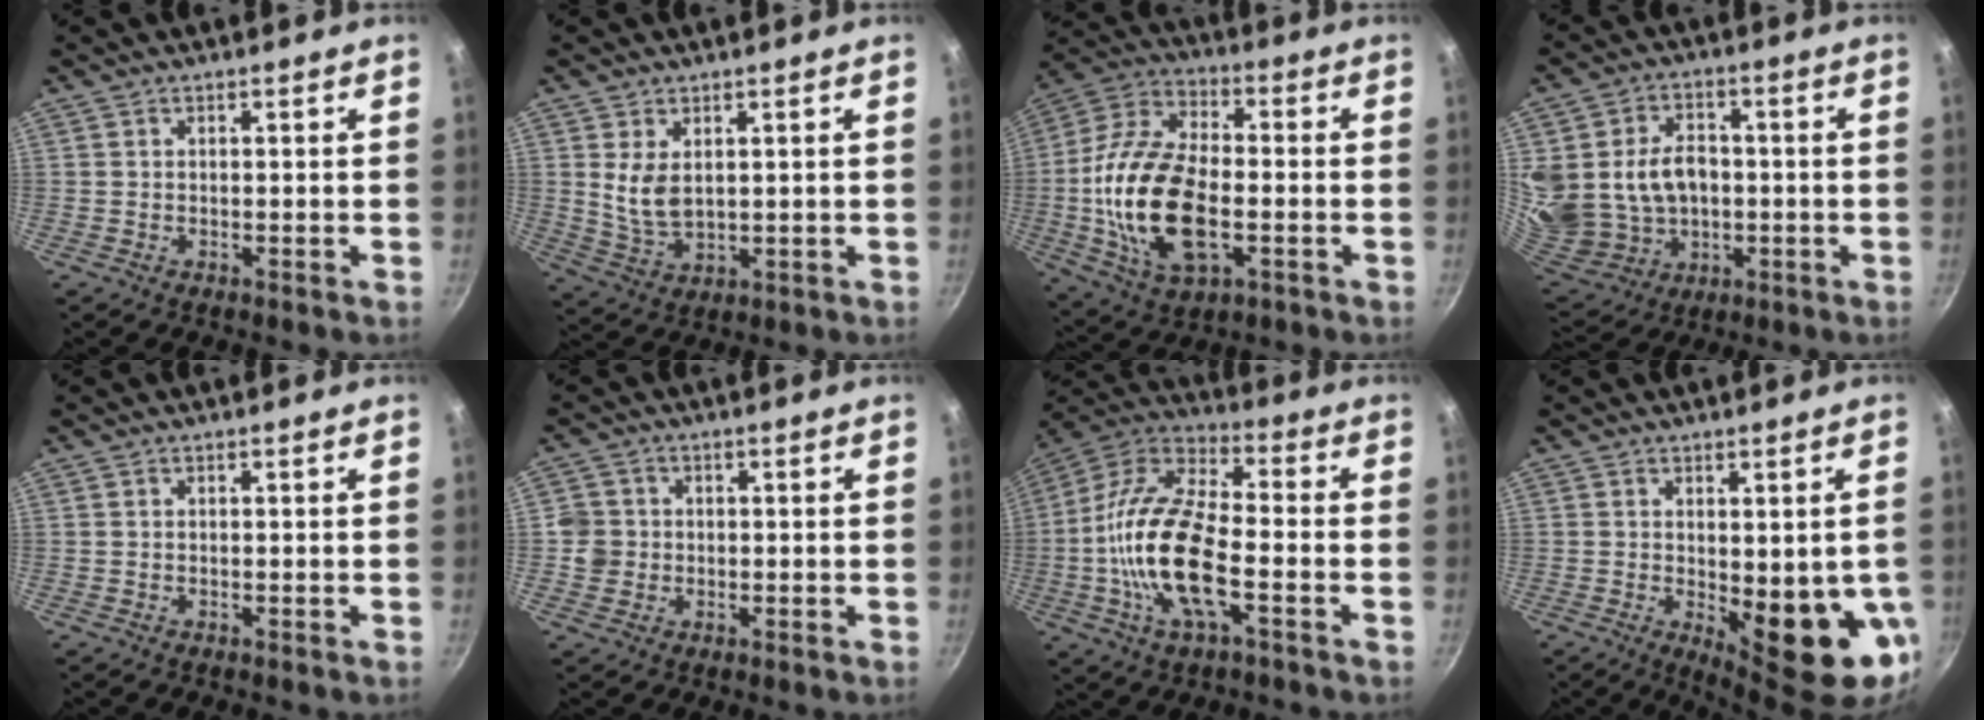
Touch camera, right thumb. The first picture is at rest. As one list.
[{"total": 6.3, "force": [1.7, 3.8, 4.8], "torque": [-0.083, -0.022, 0.044]}, {"total": 21.3, "force": [-3.2, 11.5, 17.6], "torque": [-0.345, 0.023, -0.062]}, {"total": 17.9, "force": [0.7, 14.2, 10.9], "torque": [-0.210, 0.003, 0.035]}, {"total": 0.0}, {"total": 4.1, "force": [-0.4, 4.0, 1.0], "torque": [0.004, 0.011, -0.011]}, {"total": 19.2, "force": [-4.4, 8.1, 16.8], "torque": [-0.324, 0.033, -0.100]}, {"total": 14.8, "force": [-2.2, 5.4, 13.6], "torque": [-0.154, -0.022, -0.014]}]